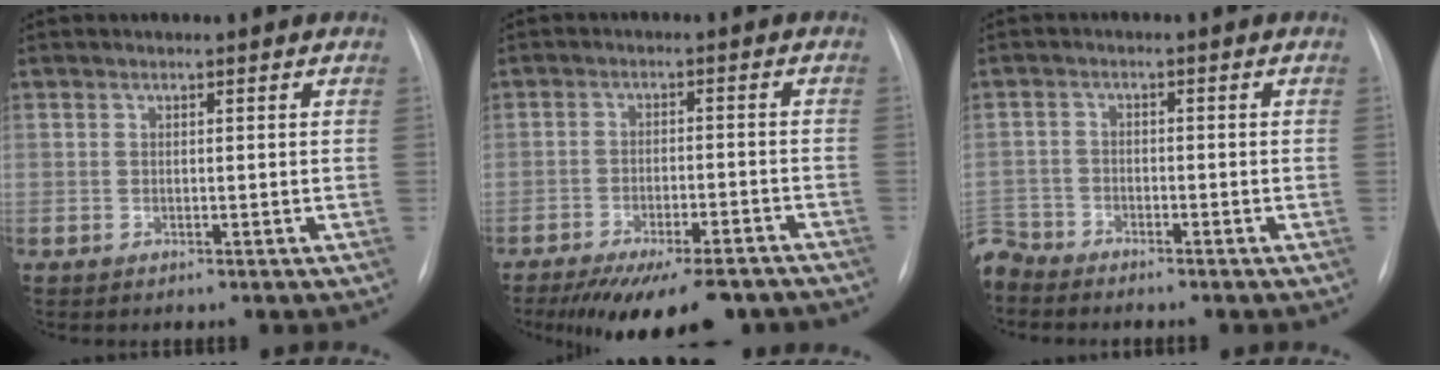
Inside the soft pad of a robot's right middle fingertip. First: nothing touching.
{"total": 14.6, "force": [-11.7, 4.0, 7.7], "torque": [-0.110, -0.010, -0.162]}
{"total": 4.7, "force": [-4.5, 1.2, -0.1], "torque": [0.009, -0.011, -0.090]}